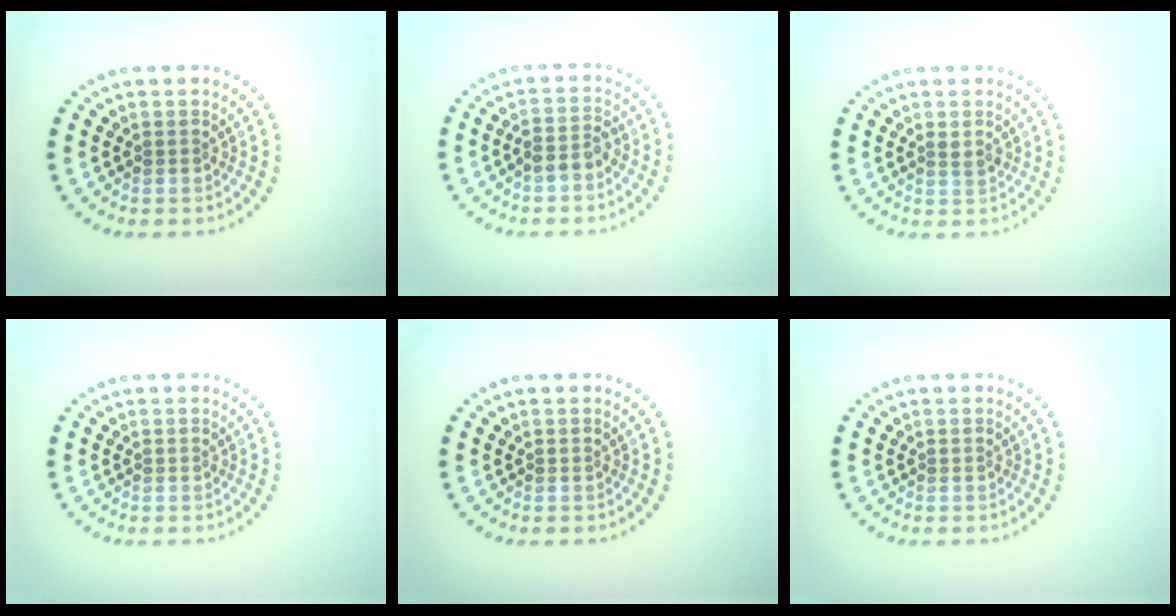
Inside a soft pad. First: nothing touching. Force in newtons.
{"total": 2.1, "press": 1.9, "slide": 0.9}
{"total": 1.0, "press": 0.9, "slide": 0.4}
{"total": 0.0}
{"total": 0.0}
{"total": 0.0}